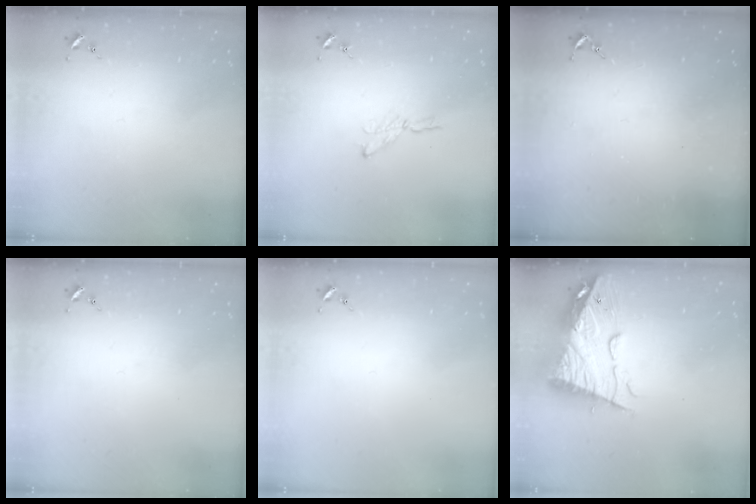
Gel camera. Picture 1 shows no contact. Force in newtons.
{"total": 3.9, "press": 3.8, "slide": 0.4}
{"total": 2.6, "press": 2.5, "slide": 0.3}
{"total": 0.0}
{"total": 0.0}
{"total": 14.9, "press": 14.8, "slide": 1.2}